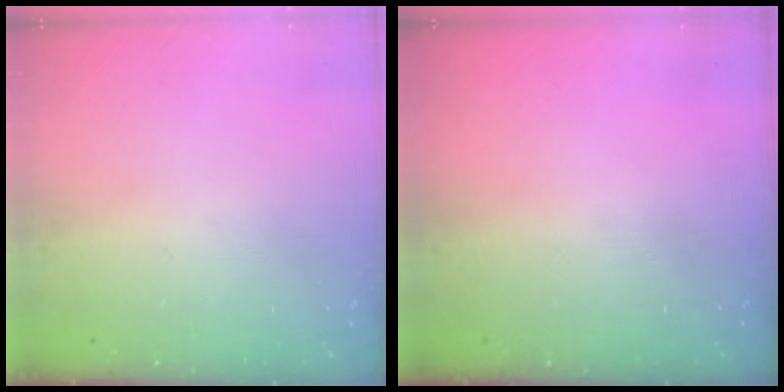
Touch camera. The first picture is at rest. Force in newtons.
{"total": 0.0}